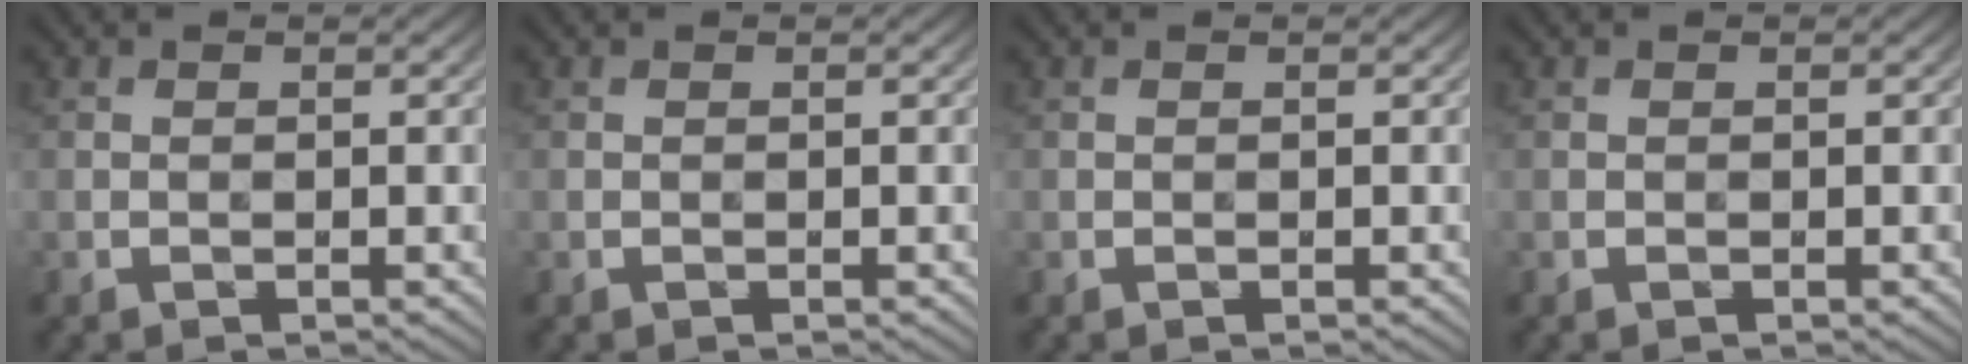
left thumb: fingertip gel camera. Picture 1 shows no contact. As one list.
[{"total": 0.0}, {"total": 0.0}, {"total": 0.0}]